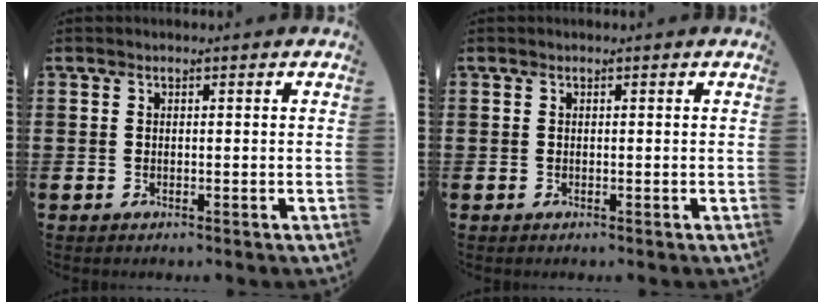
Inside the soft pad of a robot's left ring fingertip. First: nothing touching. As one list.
[{"total": 0.0}]